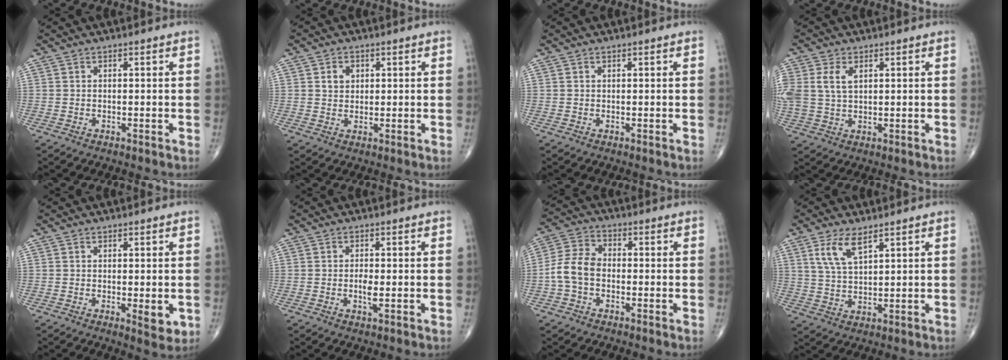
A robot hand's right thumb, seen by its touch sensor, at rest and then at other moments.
{"total": 3.0, "force": [1.0, 2.4, 1.5], "torque": [-0.012, -0.004, 0.017]}
{"total": 0.0}
{"total": 7.6, "force": [2.1, 4.7, 5.6], "torque": [-0.135, 0.006, 0.048]}
{"total": 3.8, "force": [-0.6, 1.4, 3.5], "torque": [-0.043, -0.011, -0.006]}
{"total": 2.4, "force": [-0.4, 0.9, 2.2], "torque": [-0.042, -0.001, -0.008]}
{"total": 8.5, "force": [-1.5, 5.8, 6.1], "torque": [-0.120, 0.028, -0.041]}
{"total": 6.3, "force": [3.5, 2.4, 4.7], "torque": [-0.090, -0.016, 0.076]}